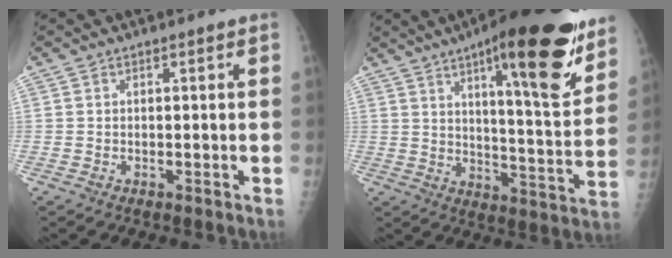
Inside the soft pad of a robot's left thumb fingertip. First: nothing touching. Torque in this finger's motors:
{"motor_torque": [0.53, 0.61, 1.46, -1.31, 0.13]}